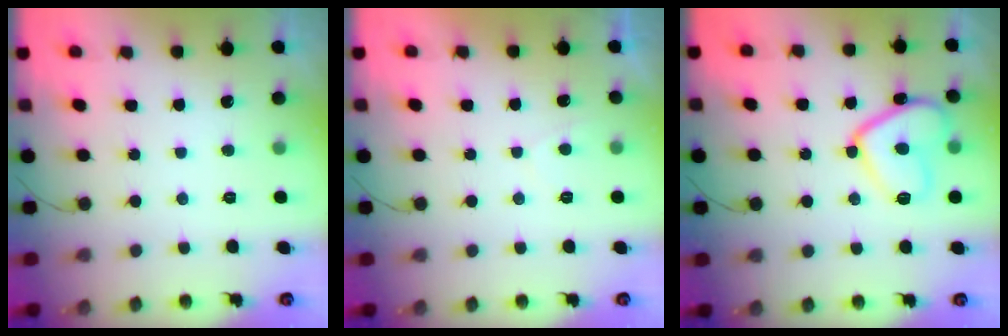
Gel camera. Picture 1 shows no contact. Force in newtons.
{"total": 0.8, "press": 0.6, "slide": 0.6}
{"total": 13.5, "press": 13.5, "slide": 1.0}